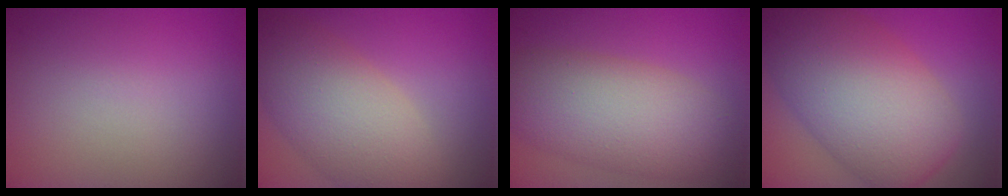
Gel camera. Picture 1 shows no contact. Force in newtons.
{"total": 7.5, "press": 7.4, "slide": 0.6}
{"total": 7.6, "press": 7.6, "slide": 0.3}
{"total": 11.5, "press": 11.5, "slide": 0.7}